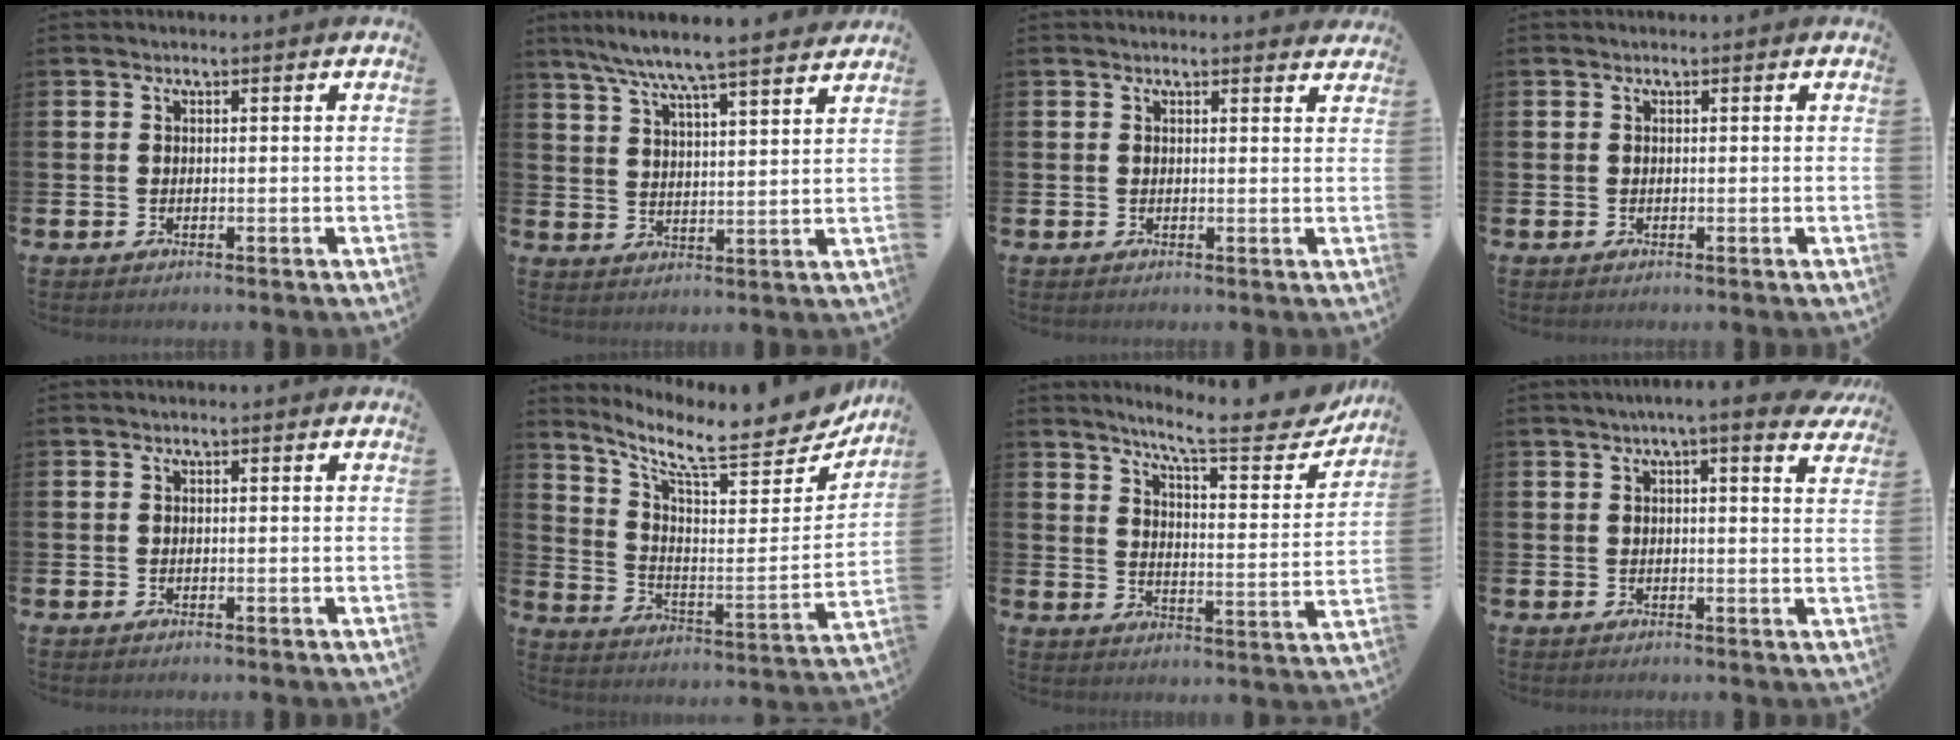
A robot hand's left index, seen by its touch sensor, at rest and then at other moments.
{"total": 7.6, "force": [7.2, -0.3, 2.6], "torque": [-0.079, -0.041, 0.125]}
{"total": 1.2, "force": [1.2, 0.1, 0.1], "torque": [0.009, -0.006, 0.019]}
{"total": 0.0}
{"total": 0.0}
{"total": 9.8, "force": [8.3, 2.4, 4.5], "torque": [-0.103, -0.073, 0.133]}
{"total": 9.5, "force": [8.1, 1.3, 4.7], "torque": [-0.090, -0.055, 0.130]}
{"total": 3.7, "force": [3.2, -0.1, 1.9], "torque": [-0.034, -0.015, 0.053]}